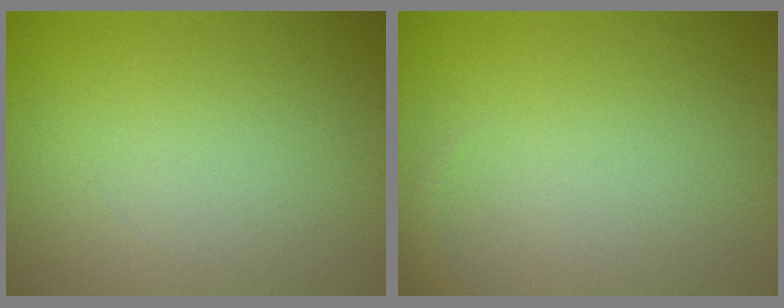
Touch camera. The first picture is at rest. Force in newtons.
{"total": 0.6, "press": 0.6, "slide": 0.1}